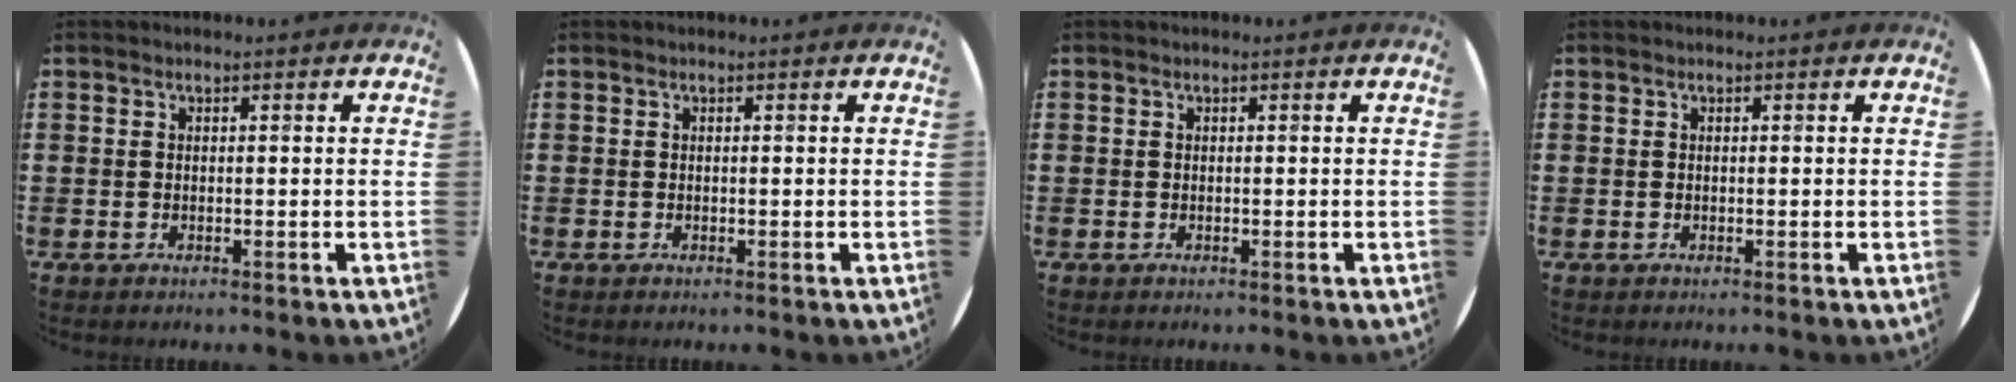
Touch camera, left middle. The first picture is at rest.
{"total": 0.0}
{"total": 0.0}
{"total": 0.0}